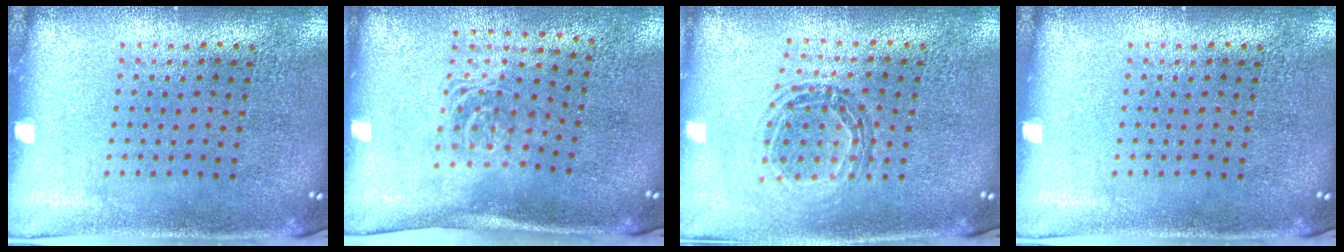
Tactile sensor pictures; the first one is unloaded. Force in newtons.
{"total": 1.6, "press": 1.1, "slide": 1.1}
{"total": 0.8, "press": 0.8, "slide": 0.1}
{"total": 0.0}